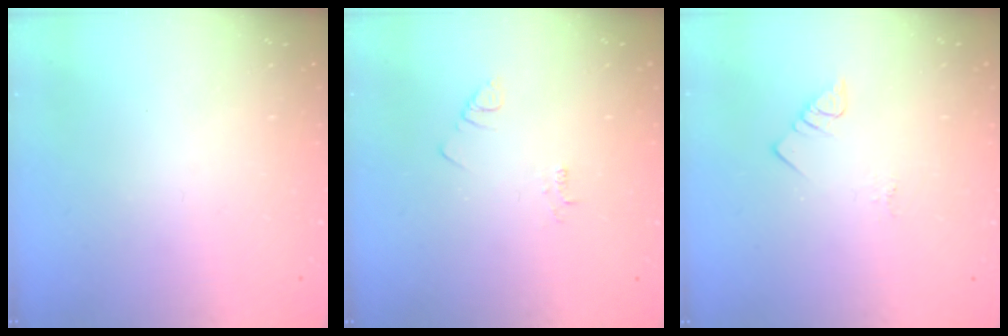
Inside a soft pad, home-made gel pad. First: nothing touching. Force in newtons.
{"total": 2.1, "press": 2.1, "slide": 0.4}
{"total": 2.8, "press": 2.8, "slide": 0.4}